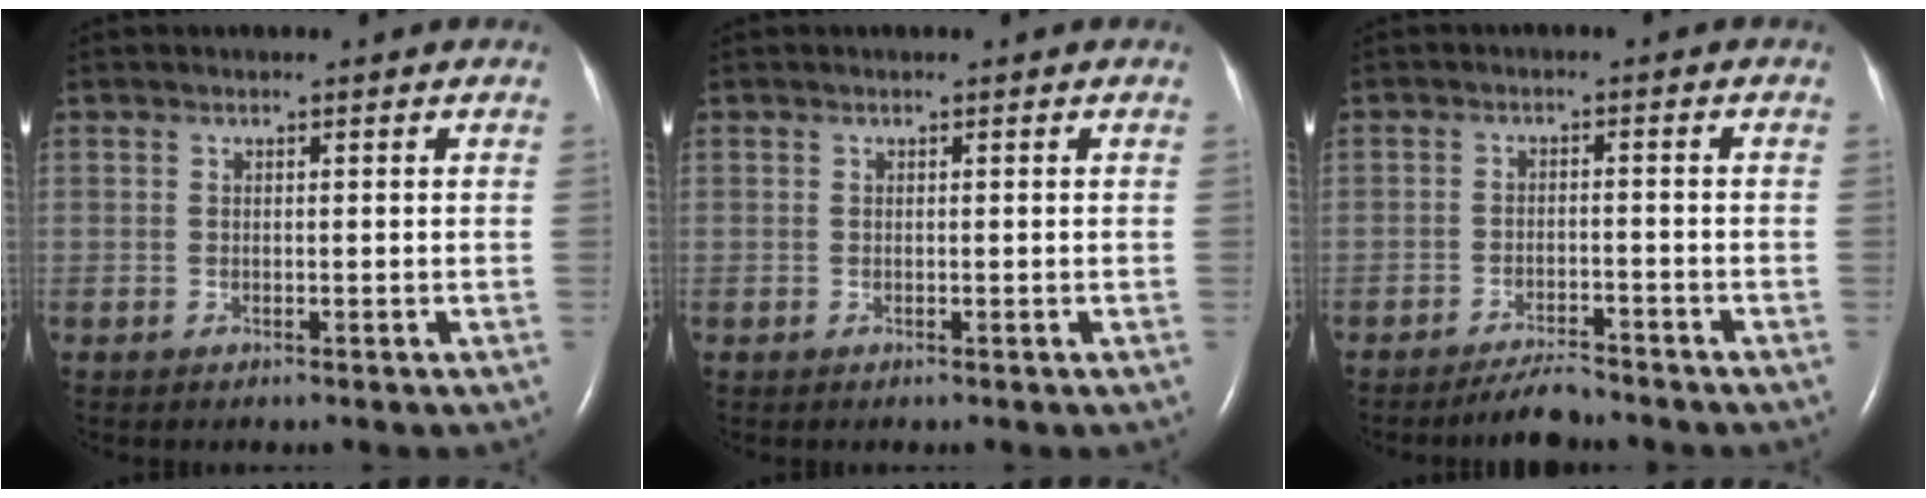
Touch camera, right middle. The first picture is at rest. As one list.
[{"total": 0.0}, {"total": 4.0, "force": [-3.8, 0.5, 1.3], "torque": [-0.027, -0.013, -0.065]}]